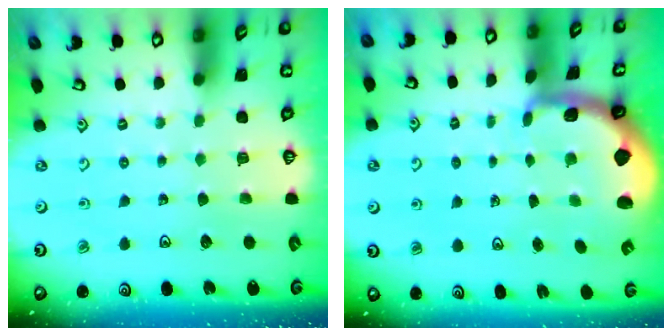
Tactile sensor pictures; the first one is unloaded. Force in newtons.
{"total": 1.7, "press": 1.7, "slide": 0.3}